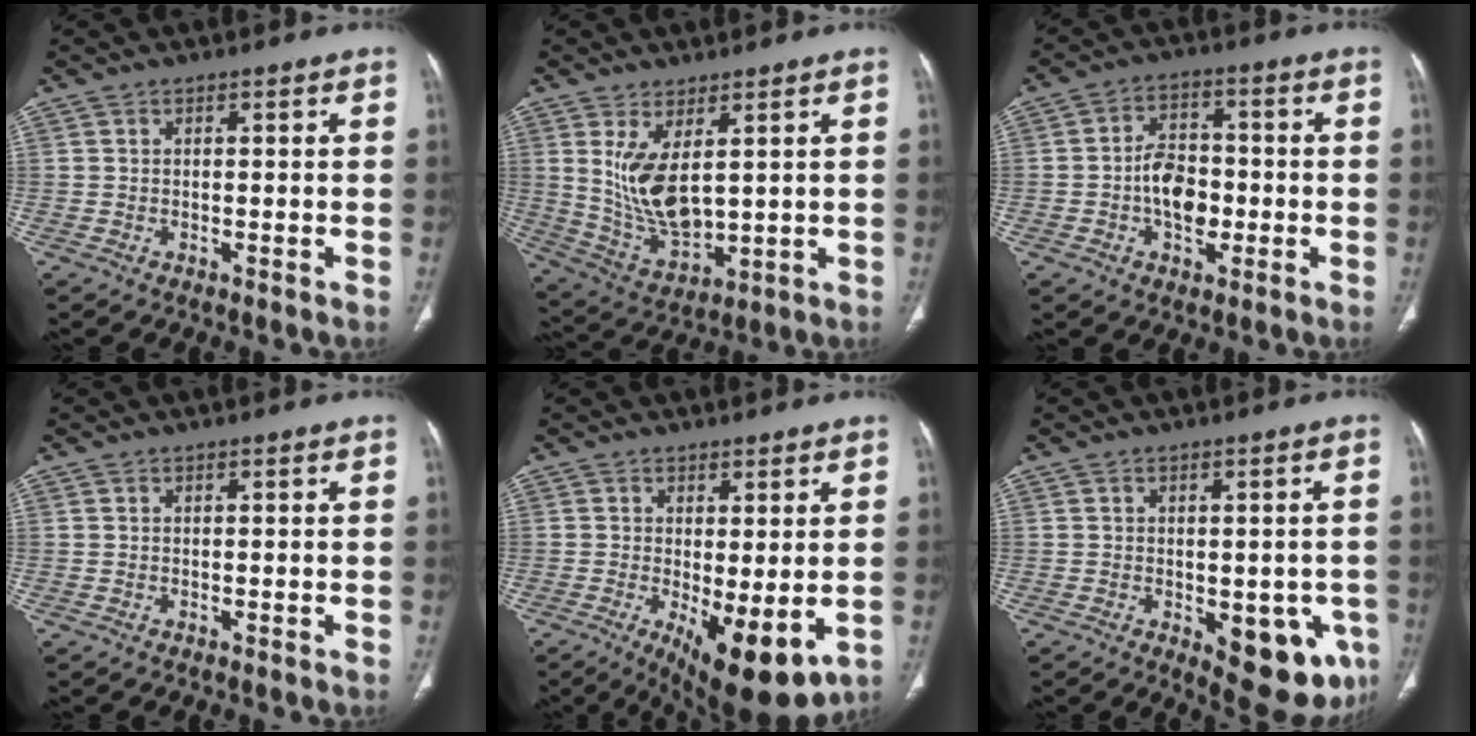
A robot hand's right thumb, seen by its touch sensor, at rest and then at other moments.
{"total": 11.2, "force": [2.9, 5.3, 9.4], "torque": [-0.174, -0.026, 0.077]}
{"total": 8.6, "force": [-1.7, 5.8, 6.2], "torque": [-0.080, 0.019, -0.035]}
{"total": 0.0}
{"total": 11.3, "force": [-2.7, 4.2, 10.1], "torque": [-0.148, -0.022, -0.024]}
{"total": 12.8, "force": [-4.2, 6.3, 10.3], "torque": [-0.098, -0.002, -0.036]}